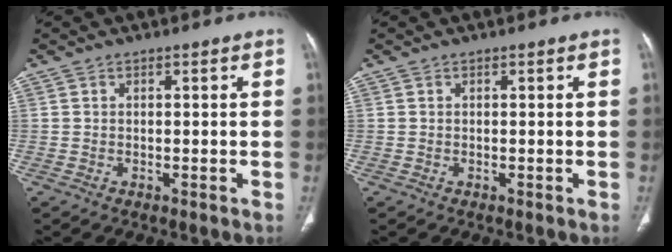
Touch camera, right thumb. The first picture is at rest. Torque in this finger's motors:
{"motor_torque": [0.04, 0.00, -0.31, 0.22, 0.00]}